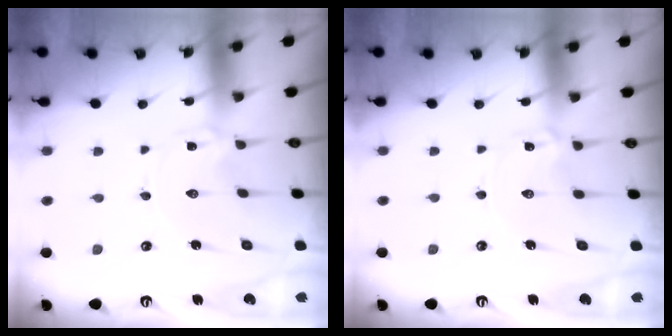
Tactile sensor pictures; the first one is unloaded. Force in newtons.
{"total": 0.9, "press": 0.9, "slide": 0.1}